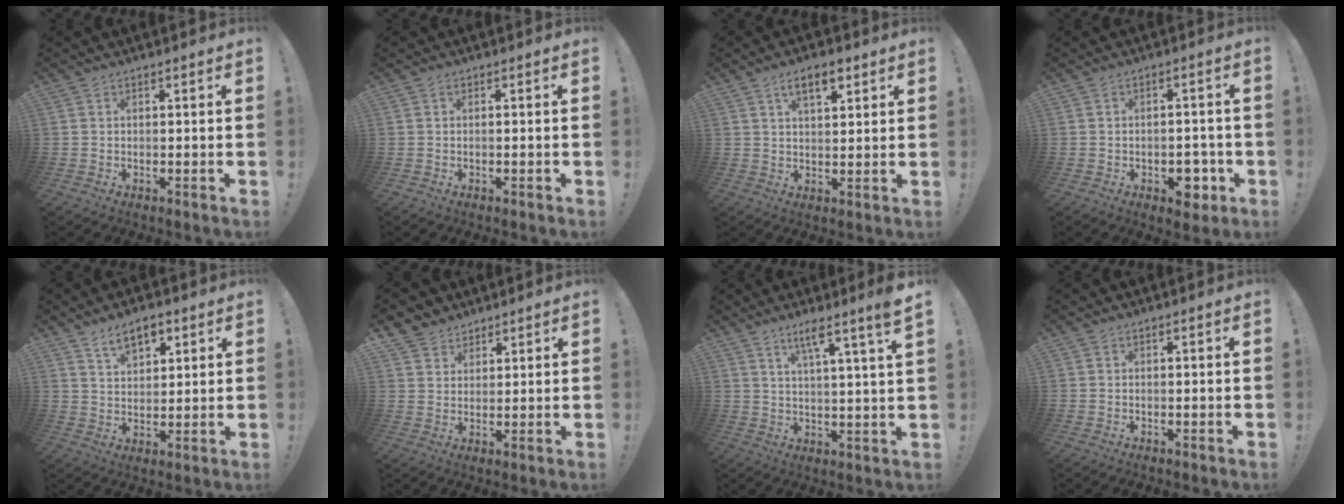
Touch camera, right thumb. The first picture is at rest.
{"total": 0.8, "force": [-0.5, 0.3, 0.6], "torque": [-0.020, 0.005, -0.007]}
{"total": 7.0, "force": [3.9, 3.2, 4.9], "torque": [-0.078, -0.005, 0.067]}
{"total": 7.1, "force": [-2.7, 4.7, 4.6], "torque": [-0.033, 0.015, -0.043]}
{"total": 8.1, "force": [5.0, 4.4, 4.6], "torque": [-0.078, -0.011, 0.091]}
{"total": 5.6, "force": [4.2, 3.7, 0.1], "torque": [-0.005, -0.032, 0.084]}
{"total": 8.3, "force": [4.9, -0.5, 6.7], "torque": [-0.103, -0.028, 0.072]}
{"total": 0.0}